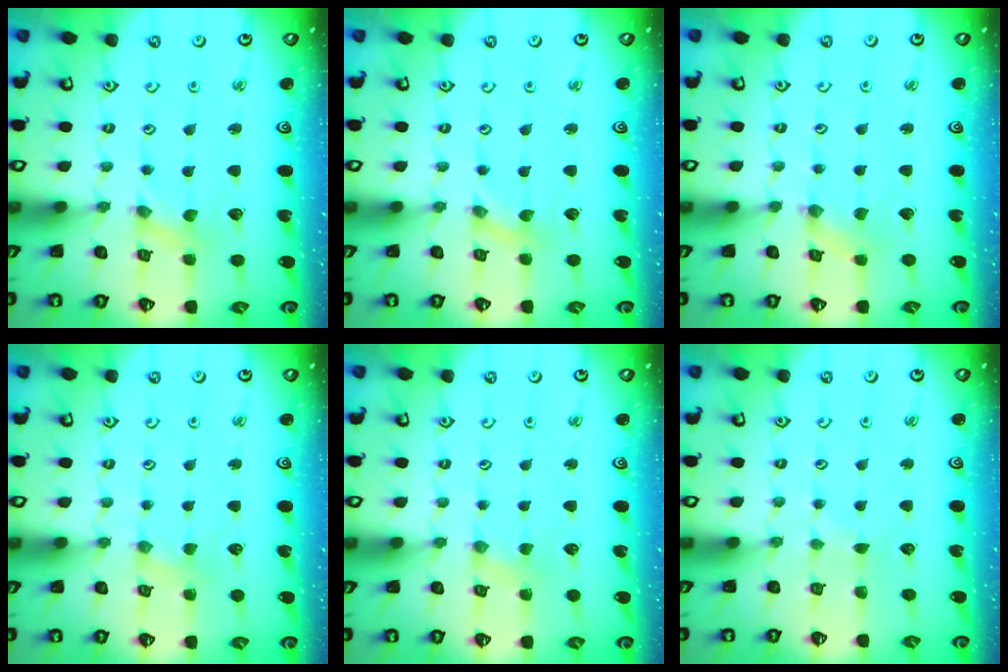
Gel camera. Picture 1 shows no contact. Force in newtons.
{"total": 0.0}
{"total": 0.9, "press": 0.9, "slide": 0.3}
{"total": 1.5, "press": 1.5, "slide": 0.3}
{"total": 1.8, "press": 1.8, "slide": 0.3}
{"total": 1.7, "press": 1.7, "slide": 0.2}